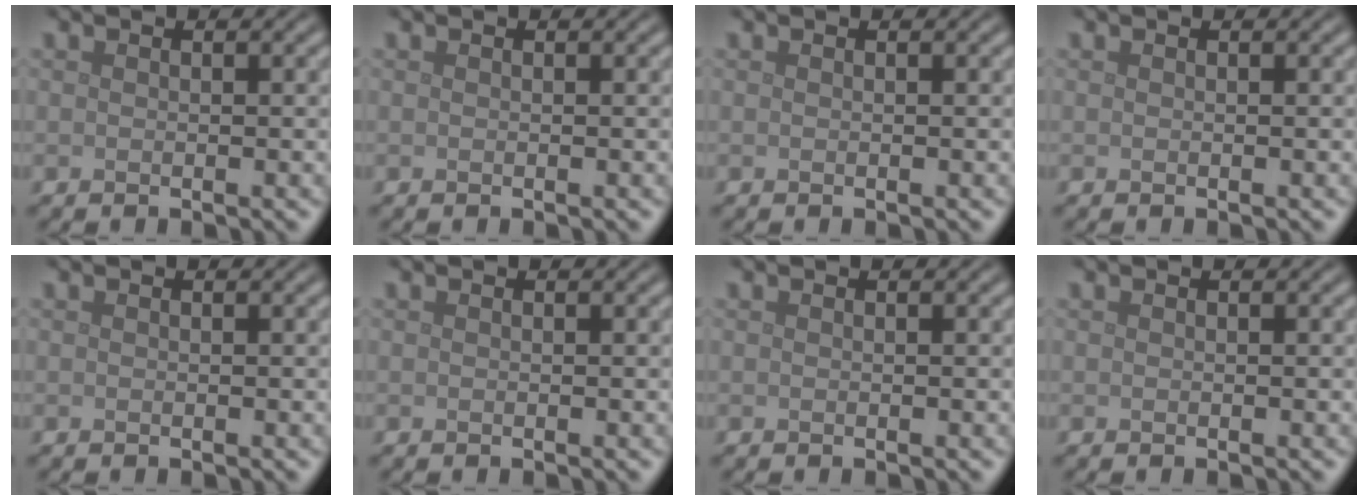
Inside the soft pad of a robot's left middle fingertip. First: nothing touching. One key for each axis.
{"total": 0.0}
{"total": 0.0}
{"total": 0.0}
{"total": 0.0}
{"total": 0.0}
{"total": 0.0}
{"total": 0.0}